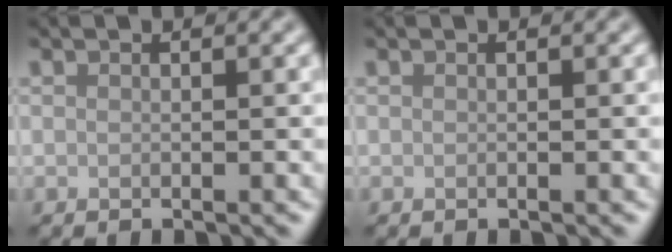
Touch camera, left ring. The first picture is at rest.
{"total": 0.0}